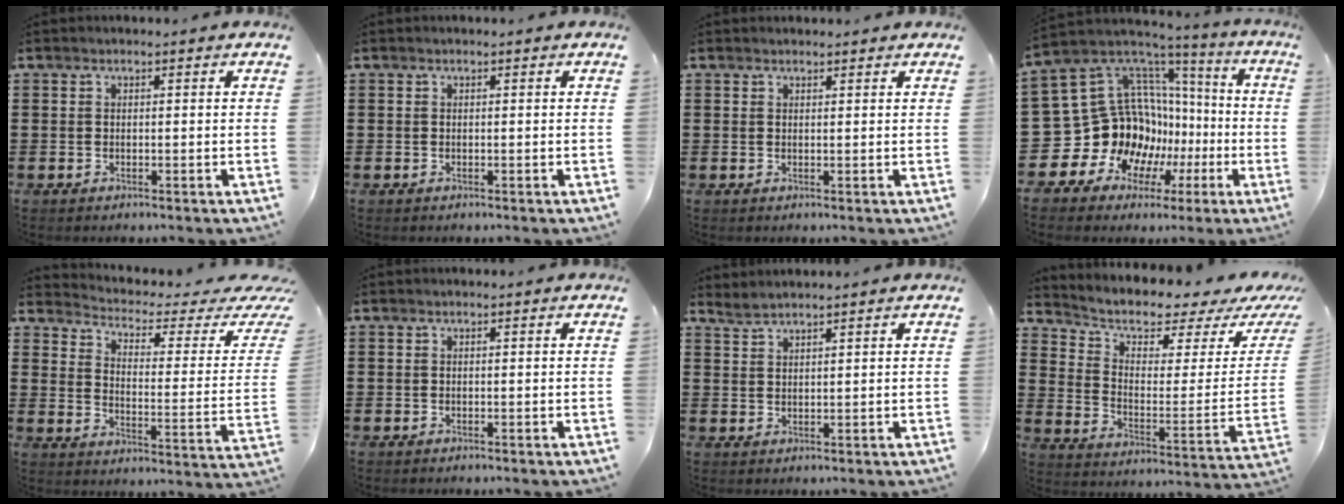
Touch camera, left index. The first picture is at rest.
{"total": 0.0}
{"total": 0.8, "force": [0.8, 0.1, 0.2], "torque": [-0.005, 0.000, 0.016]}
{"total": 16.8, "force": [-2.5, 14.8, 7.4], "torque": [-0.192, -0.044, 0.002]}
{"total": 2.8, "force": [2.0, 0.7, 1.8], "torque": [-0.051, -0.026, 0.025]}
{"total": 0.0}
{"total": 1.6, "force": [1.6, -0.2, 0.2], "torque": [-0.008, 0.001, 0.032]}
{"total": 3.9, "force": [2.8, 1.7, 2.0], "torque": [-0.060, -0.027, 0.043]}